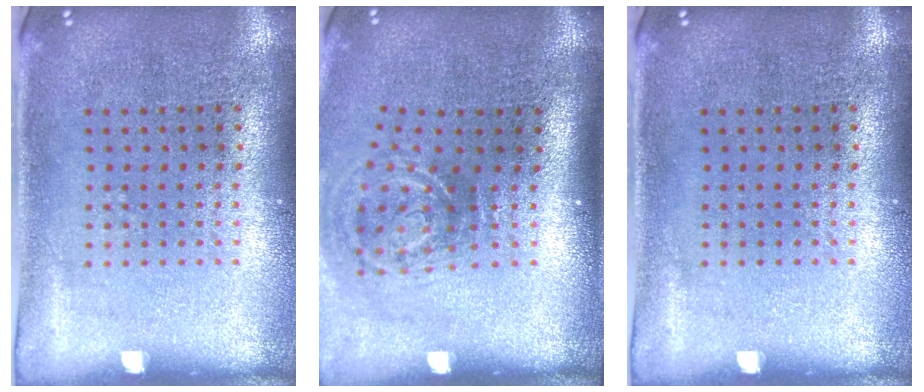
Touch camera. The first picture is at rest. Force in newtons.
{"total": 2.0, "press": 1.3, "slide": 1.6}
{"total": 0.0}